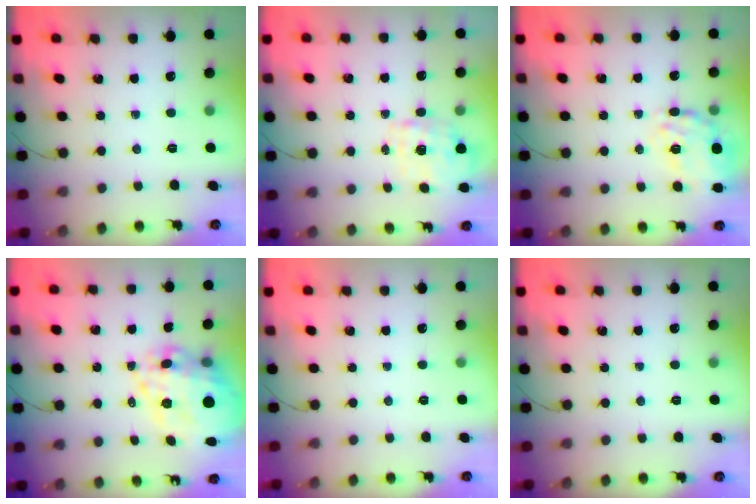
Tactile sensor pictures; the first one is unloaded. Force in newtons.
{"total": 1.7, "press": 1.6, "slide": 0.5}
{"total": 19.9, "press": 19.7, "slide": 3.0}
{"total": 20.5, "press": 20.0, "slide": 4.7}
{"total": 2.5, "press": 2.4, "slide": 0.5}
{"total": 0.0}